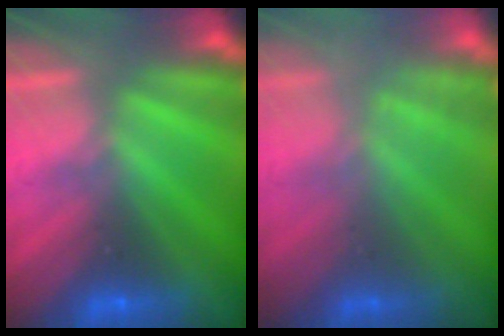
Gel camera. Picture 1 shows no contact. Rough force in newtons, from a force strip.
{"total": 2.2}